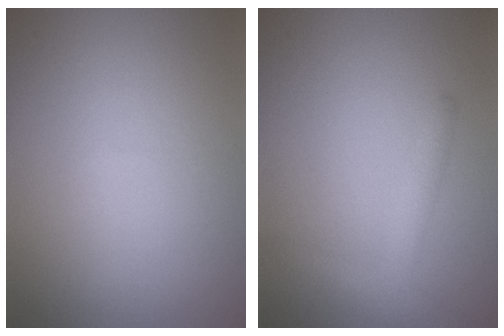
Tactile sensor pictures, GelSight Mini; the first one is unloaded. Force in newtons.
{"total": 2.6, "press": 2.5, "slide": 0.1}